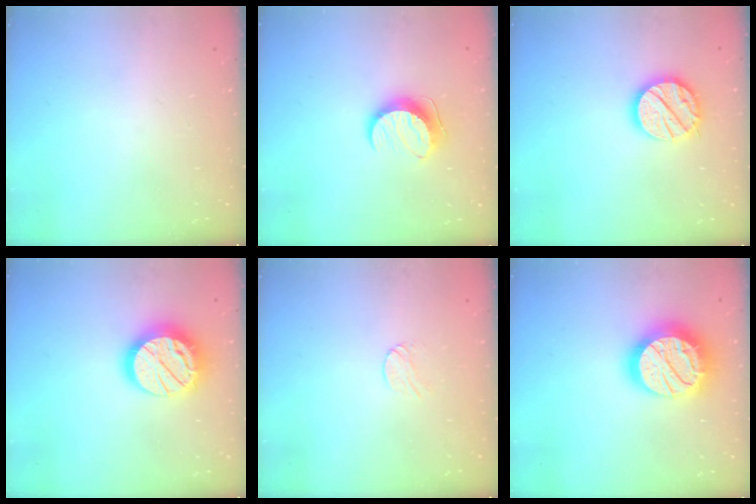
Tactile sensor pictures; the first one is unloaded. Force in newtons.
{"total": 9.8, "press": 9.8, "slide": 0.1}
{"total": 15.1, "press": 15.0, "slide": 1.3}
{"total": 17.3, "press": 17.2, "slide": 1.3}
{"total": 3.6, "press": 3.6, "slide": 0.3}
{"total": 23.0, "press": 23.0, "slide": 1.5}